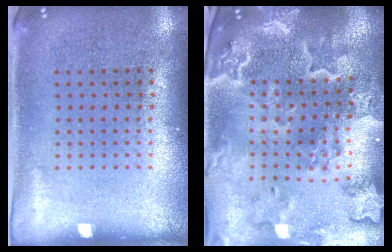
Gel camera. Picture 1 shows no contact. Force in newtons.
{"total": 4.0, "press": 3.4, "slide": 2.2}